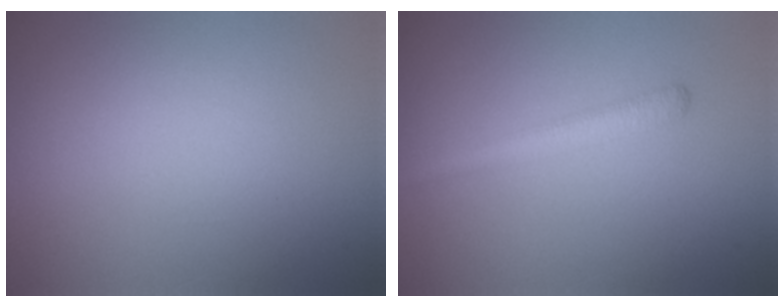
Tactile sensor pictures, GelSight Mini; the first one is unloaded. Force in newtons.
{"total": 2.0, "press": 2.0, "slide": 0.0}